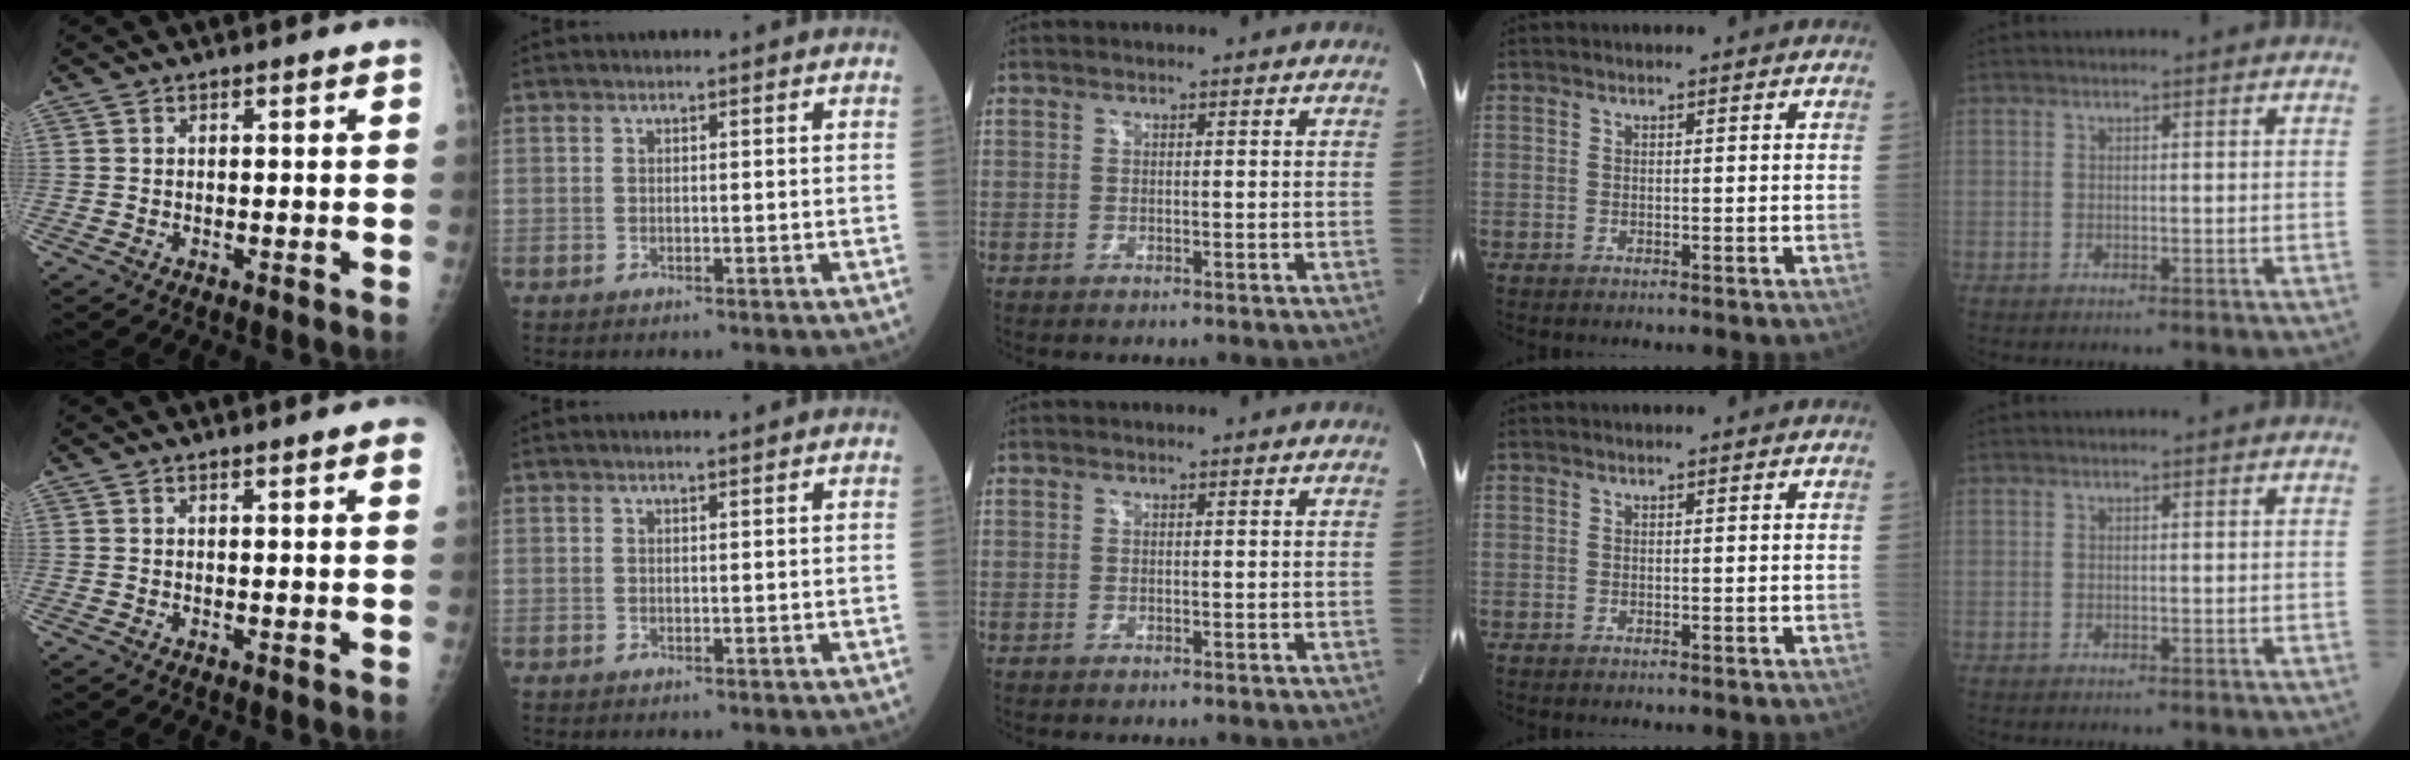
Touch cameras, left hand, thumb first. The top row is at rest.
{"thumb": {"total": 2.7, "force": [1.8, 0.1, 2.0], "torque": [-0.020, 0.000, 0.021]}, "index": {"total": 1.5, "force": [1.3, 0.0, 0.6], "torque": [-0.007, 0.008, 0.023]}}